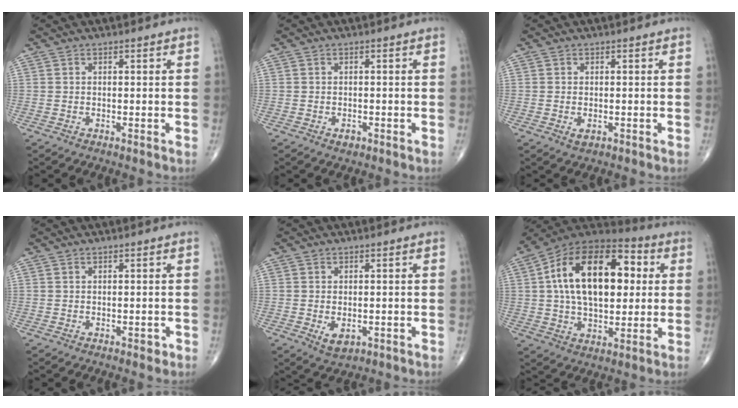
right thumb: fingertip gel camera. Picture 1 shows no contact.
{"total": 1.2, "force": [-0.7, 0.8, 0.6], "torque": [-0.005, 0.003, -0.008]}
{"total": 1.5, "force": [-0.4, 0.9, 1.1], "torque": [-0.017, -0.001, -0.004]}
{"total": 0.9, "force": [-0.3, 0.6, 0.6], "torque": [-0.005, 0.000, -0.004]}
{"total": 3.5, "force": [-0.9, 2.2, 2.6], "torque": [-0.035, -0.004, -0.004]}
{"total": 23.2, "force": [4.0, 13.1, 18.8], "torque": [-0.287, 0.021, 0.056]}